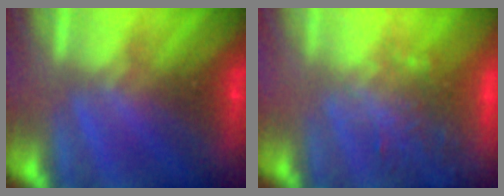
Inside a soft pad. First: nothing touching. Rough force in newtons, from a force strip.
{"total": 5.8}